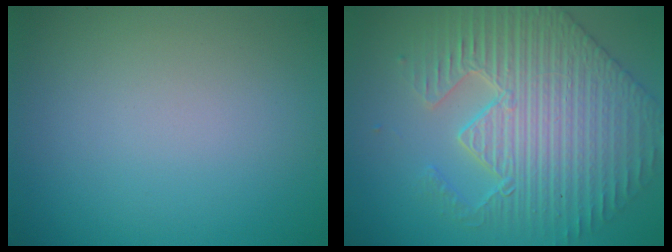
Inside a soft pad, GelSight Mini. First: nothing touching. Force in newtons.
{"total": 6.7, "press": 5.7, "slide": 3.6}